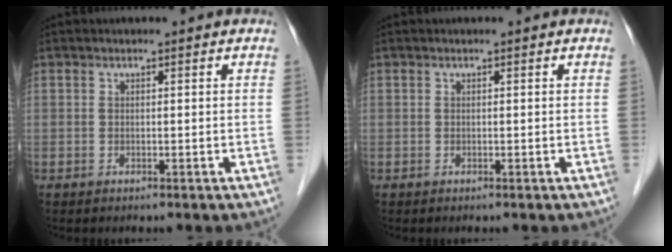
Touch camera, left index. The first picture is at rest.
{"total": 0.0}